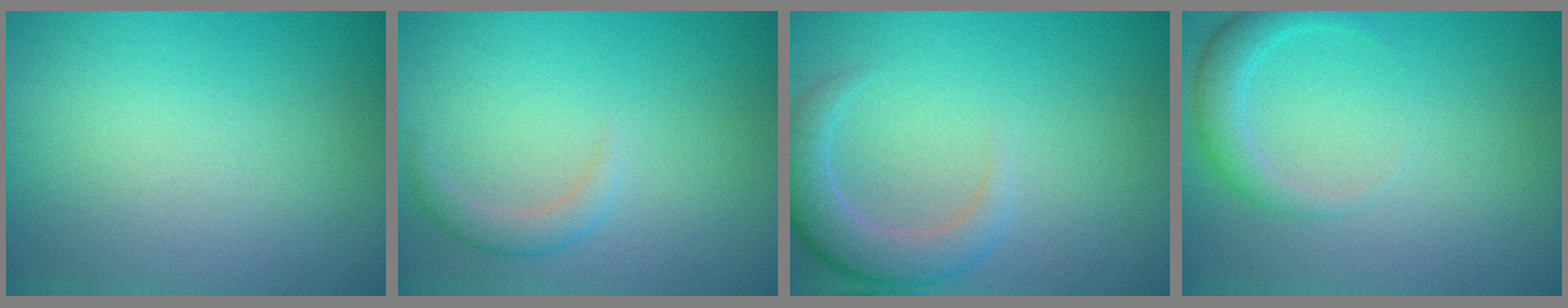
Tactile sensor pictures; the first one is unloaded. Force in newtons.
{"total": 1.6, "press": 1.6, "slide": 0.1}
{"total": 3.9, "press": 3.9, "slide": 0.5}
{"total": 2.2, "press": 2.2, "slide": 0.2}